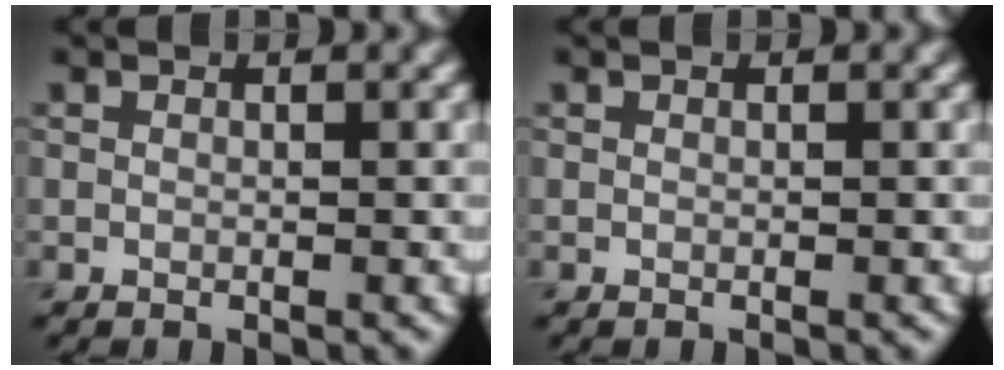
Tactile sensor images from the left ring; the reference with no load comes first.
{"total": 0.0}